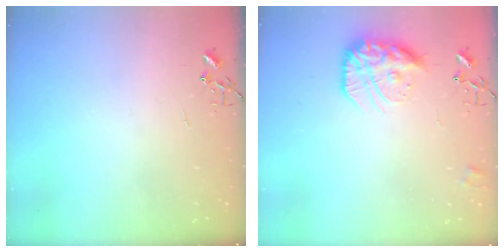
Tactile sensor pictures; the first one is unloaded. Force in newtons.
{"total": 16.5, "press": 16.4, "slide": 1.3}